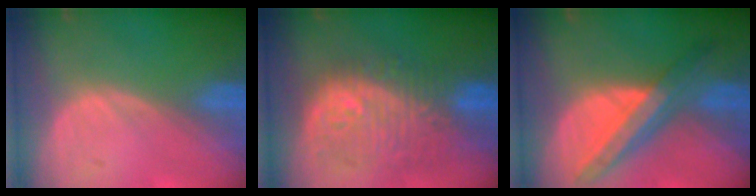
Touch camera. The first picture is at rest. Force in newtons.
{"total": 11.0, "press": 10.5, "slide": 3.3}
{"total": 8.4, "press": 7.4, "slide": 3.8}